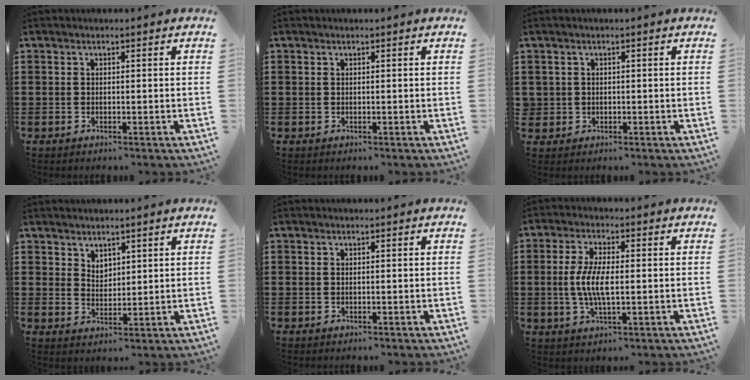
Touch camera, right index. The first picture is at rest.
{"total": 0.0}
{"total": 1.1, "force": [0.0, 1.1, 0.0], "torque": [-0.004, 0.006, -0.002]}
{"total": 2.7, "force": [2.2, 1.5, 0.1], "torque": [-0.009, 0.002, 0.043]}
{"total": 0.0}
{"total": 6.2, "force": [-0.3, 2.1, 5.8], "torque": [-0.125, -0.005, -0.013]}